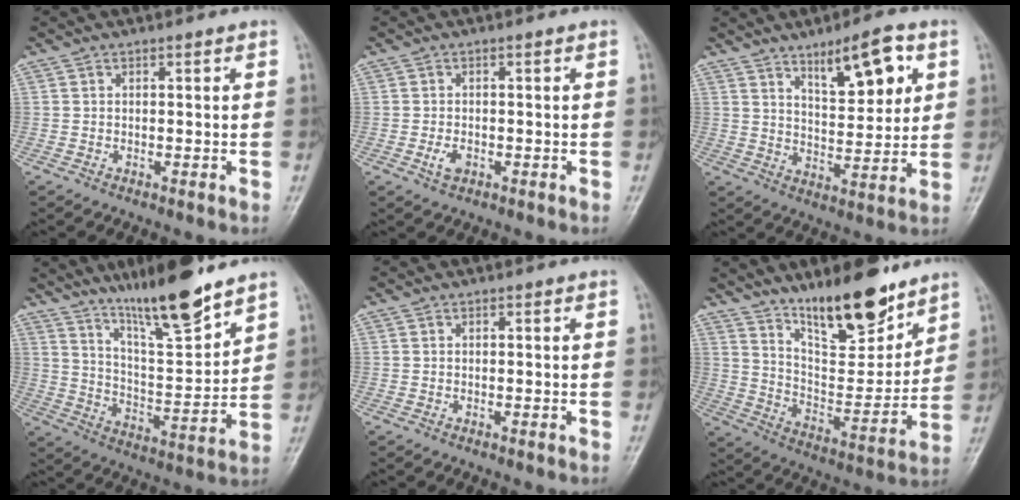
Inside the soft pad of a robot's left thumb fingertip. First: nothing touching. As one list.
[{"total": 2.1, "force": [-0.8, 1.3, 1.4], "torque": [-0.028, 0.000, -0.014]}, {"total": 11.1, "force": [5.6, 3.9, 8.7], "torque": [-0.114, -0.033, 0.093]}, {"total": 15.2, "force": [11.5, 2.3, 9.5], "torque": [-0.142, -0.073, 0.203]}, {"total": 0.0}, {"total": 17.4, "force": [12.8, 5.6, 10.5], "torque": [-0.122, -0.090, 0.221]}]